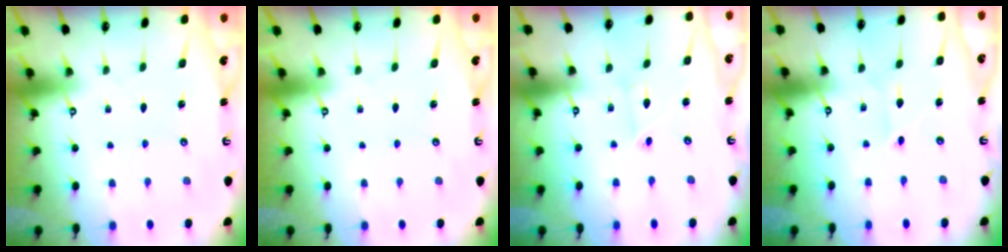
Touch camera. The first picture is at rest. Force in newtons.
{"total": 0.0}
{"total": 2.6, "press": 2.6, "slide": 0.3}
{"total": 2.0, "press": 2.0, "slide": 0.1}